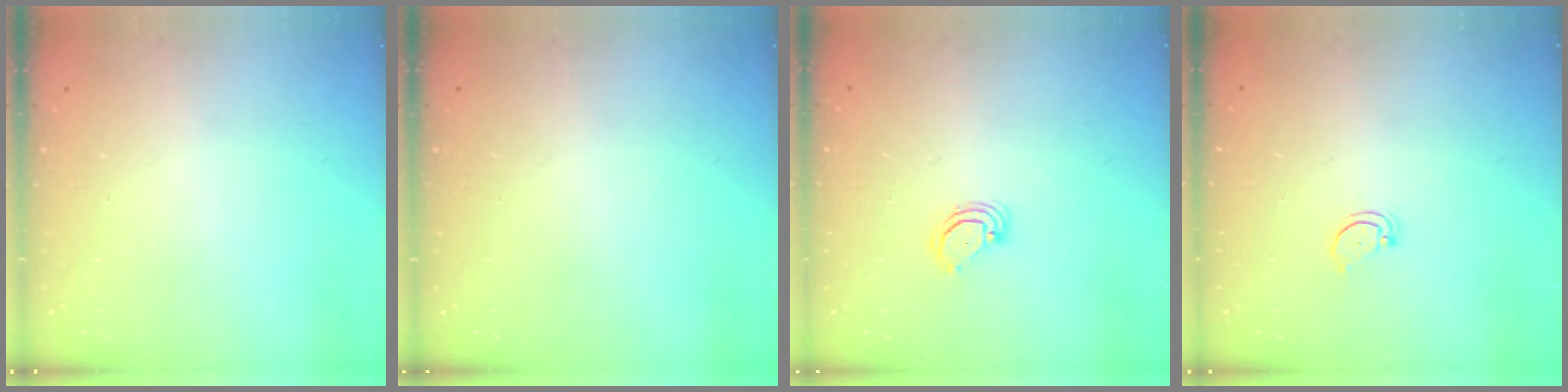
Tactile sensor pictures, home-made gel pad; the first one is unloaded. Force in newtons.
{"total": 0.0}
{"total": 3.0, "press": 3.0, "slide": 0.2}
{"total": 2.5, "press": 2.5, "slide": 0.2}